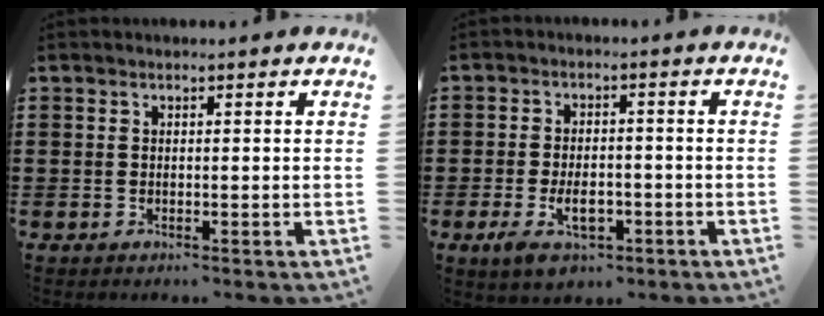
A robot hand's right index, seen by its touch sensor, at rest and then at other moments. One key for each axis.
{"total": 5.8, "fx": -2.4, "fy": 3.1, "fz": 4.3, "tx": -0.073, "ty": 0.002, "tz": -0.046}